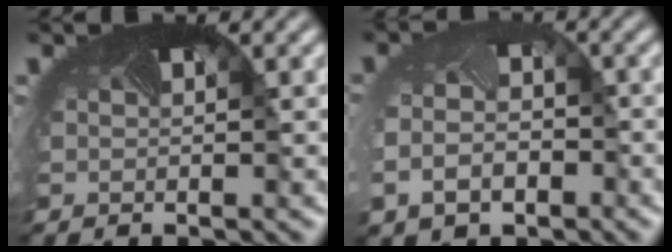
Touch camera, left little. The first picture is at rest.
{"total": 4.8, "force": [-1.6, 3.7, 2.6], "torque": [-0.074, -0.032, -0.020]}